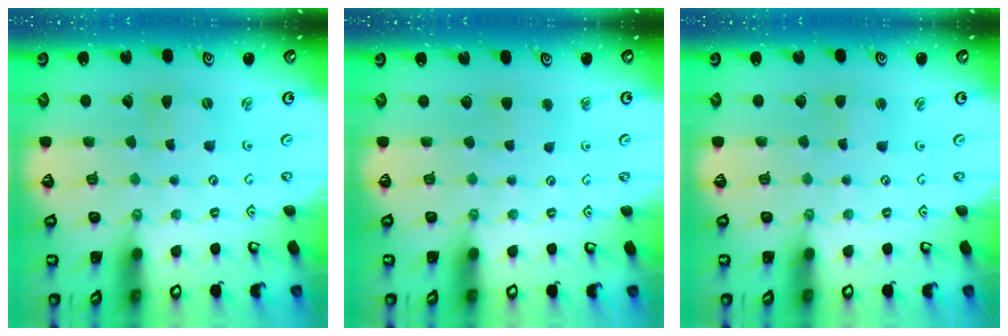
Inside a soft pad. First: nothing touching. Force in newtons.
{"total": 2.8, "press": 2.8, "slide": 0.5}
{"total": 1.1, "press": 1.1, "slide": 0.2}